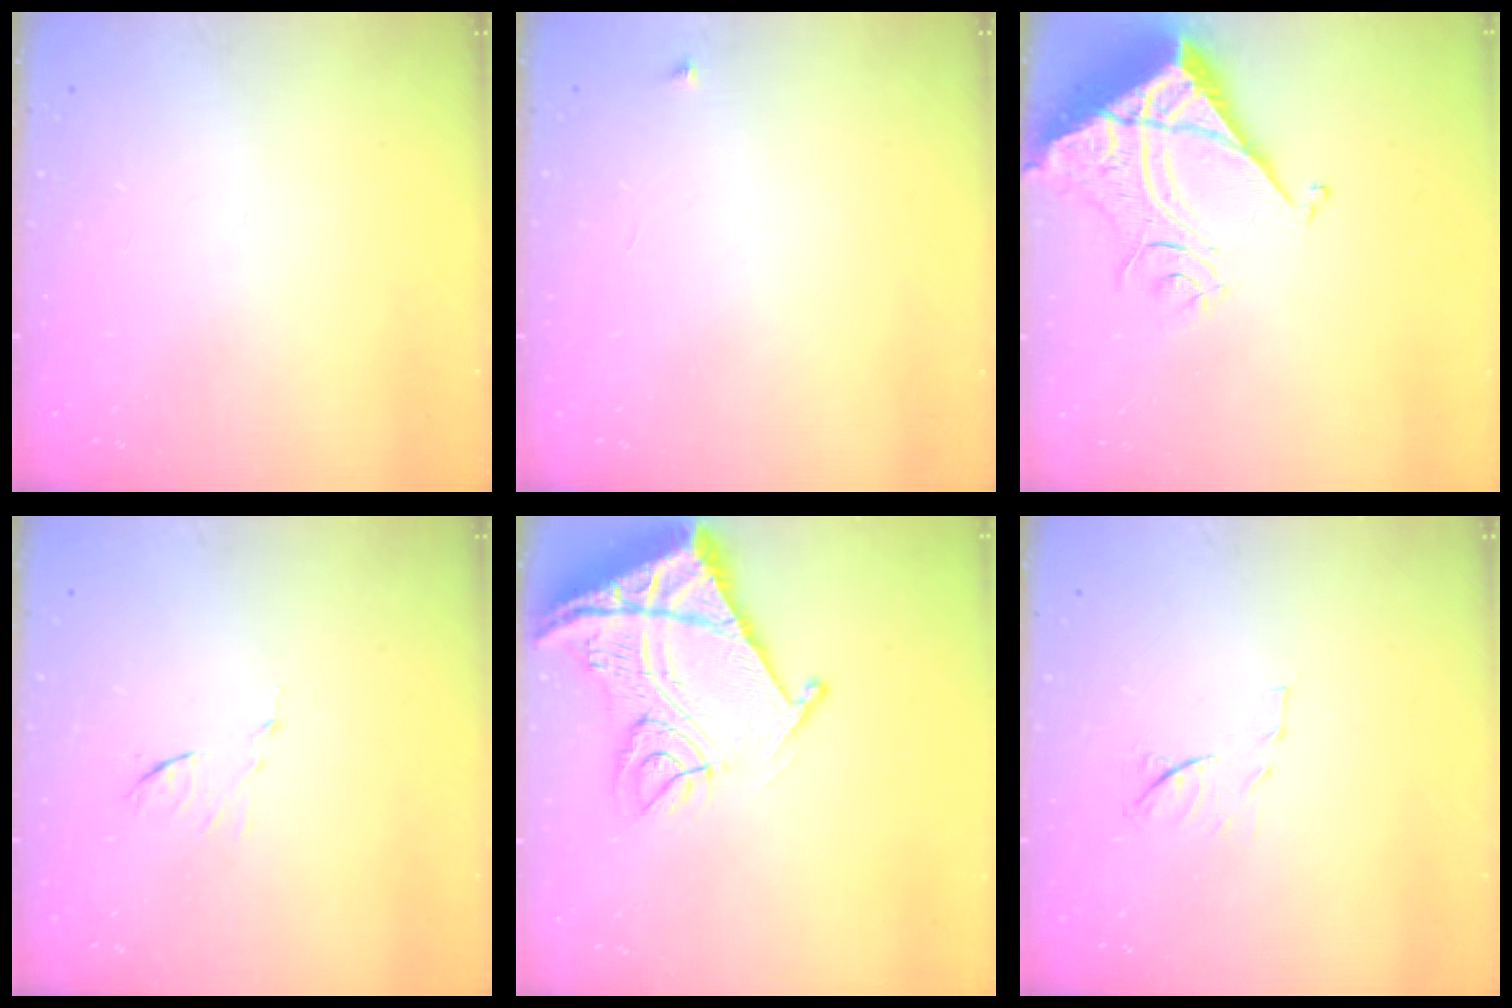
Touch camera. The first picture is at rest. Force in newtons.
{"total": 2.5, "press": 2.4, "slide": 0.4}
{"total": 10.3, "press": 10.3, "slide": 1.3}
{"total": 6.2, "press": 6.2, "slide": 0.2}
{"total": 19.6, "press": 19.5, "slide": 2.1}
{"total": 8.6, "press": 8.5, "slide": 1.1}